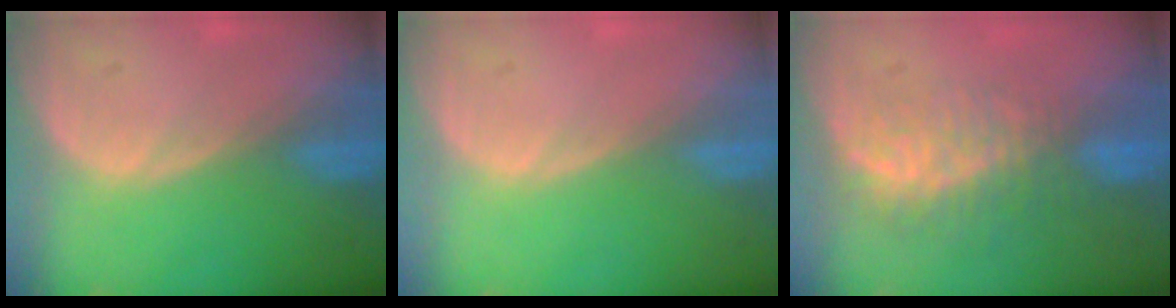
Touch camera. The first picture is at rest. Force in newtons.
{"total": 0.0}
{"total": 7.9, "press": 7.4, "slide": 2.9}